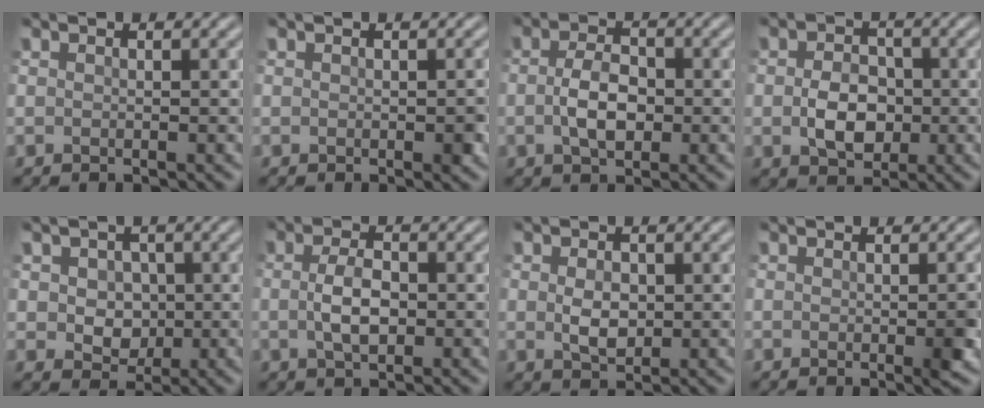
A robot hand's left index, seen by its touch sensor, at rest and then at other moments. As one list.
[{"total": 0.8, "force": [-0.1, 0.4, 0.6], "torque": [-0.008, -0.004, 0.000]}, {"total": 3.6, "force": [-0.4, 2.1, 2.9], "torque": [-0.060, 0.001, -0.010]}, {"total": 4.1, "force": [-0.6, 3.0, 2.8], "torque": [-0.053, -0.002, -0.014]}, {"total": 3.2, "force": [0.2, 2.7, 1.8], "torque": [-0.031, -0.002, -0.002]}, {"total": 3.1, "force": [-0.2, 1.6, 2.7], "torque": [-0.057, -0.001, -0.005]}, {"total": 2.7, "force": [0.1, 1.8, 2.0], "torque": [-0.041, -0.002, 0.002]}, {"total": 1.5, "force": [-0.2, 0.2, 1.5], "torque": [-0.020, -0.003, -0.004]}]